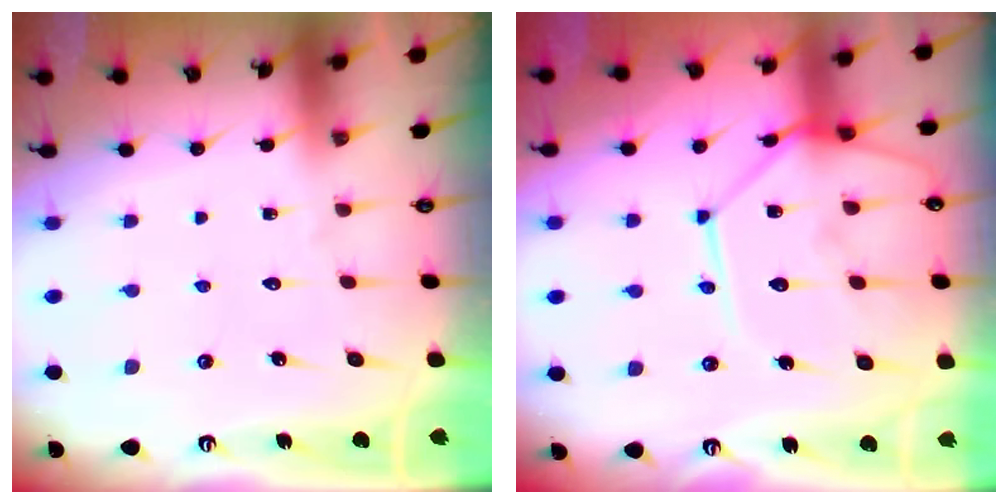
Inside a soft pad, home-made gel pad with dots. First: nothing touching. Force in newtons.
{"total": 15.1, "press": 15.0, "slide": 1.3}